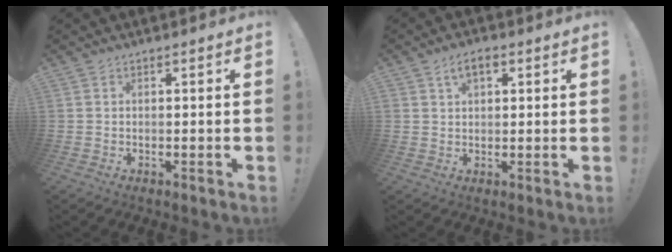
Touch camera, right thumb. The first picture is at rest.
{"total": 4.3, "force": [1.9, 2.5, 3.0], "torque": [-0.046, 0.002, 0.032]}